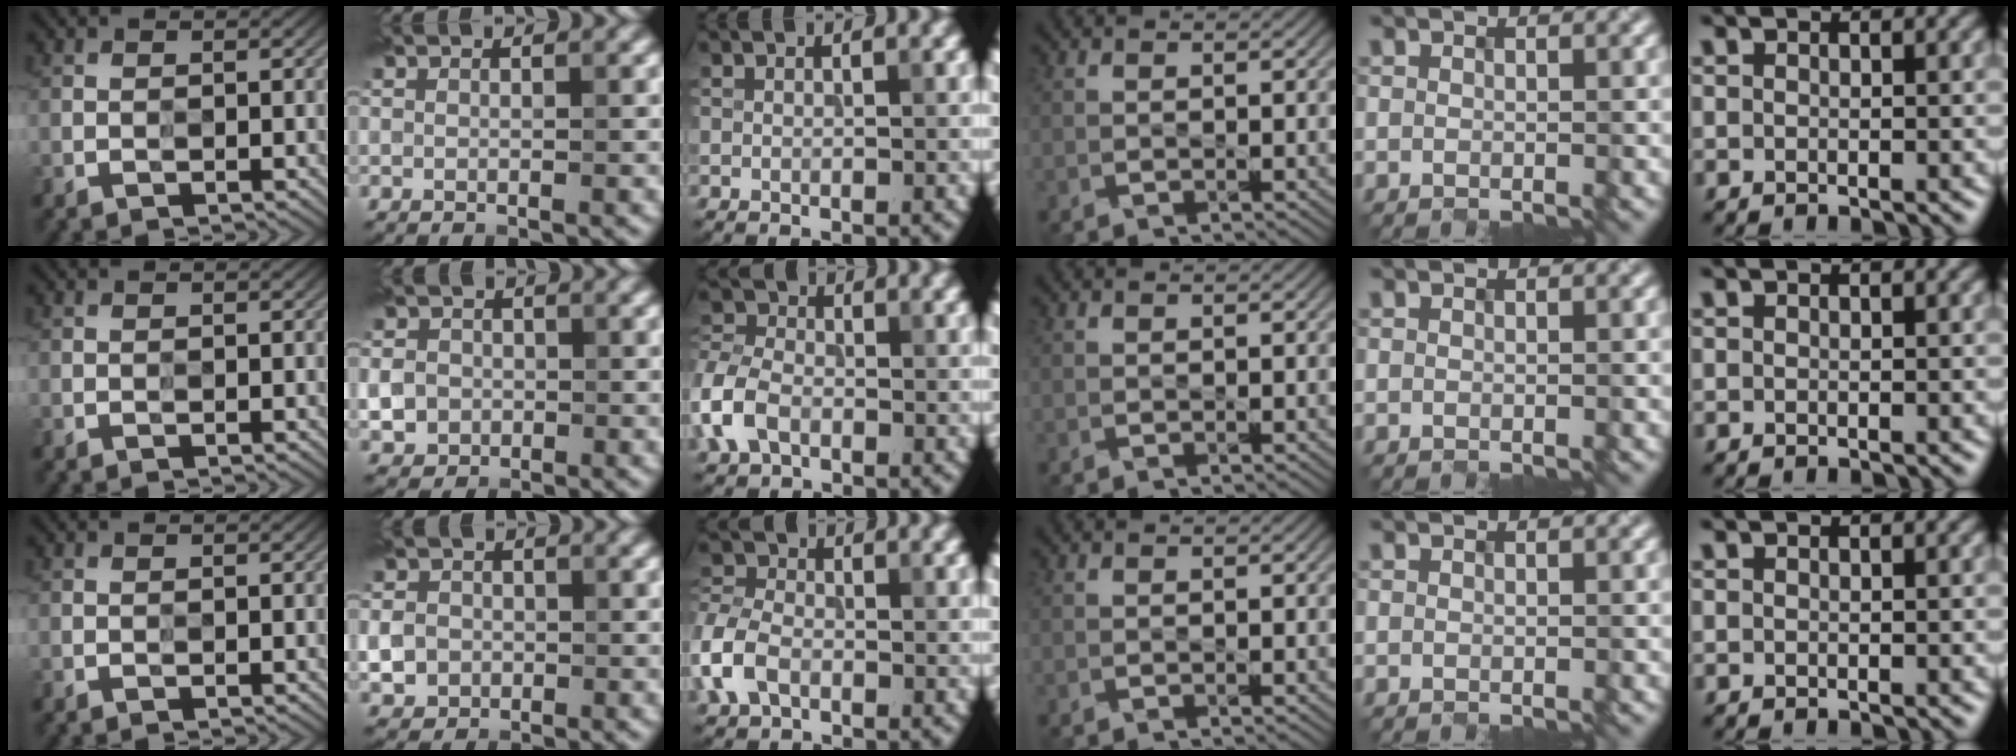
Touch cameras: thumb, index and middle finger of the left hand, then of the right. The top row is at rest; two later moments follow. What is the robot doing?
{"motion": "wipe", "object": "paper plate"}